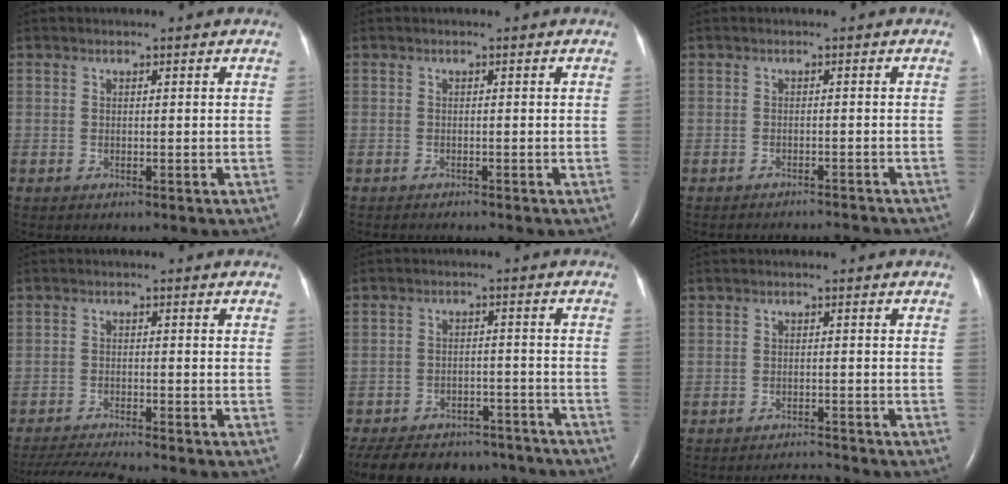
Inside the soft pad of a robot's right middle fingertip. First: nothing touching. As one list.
[{"total": 1.4, "force": [-1.3, -0.3, 0.4], "torque": [-0.004, -0.001, -0.016]}, {"total": 4.6, "force": [-4.6, 0.0, 0.4], "torque": [-0.006, -0.007, -0.058]}, {"total": 6.5, "force": [-6.0, -1.3, 2.3], "torque": [-0.041, -0.021, -0.105]}, {"total": 19.3, "force": [-16.4, 7.6, 6.8], "torque": [-0.165, -0.008, -0.217]}, {"total": 2.4, "force": [-2.3, -0.7, -0.3], "torque": [-0.002, -0.015, -0.034]}]